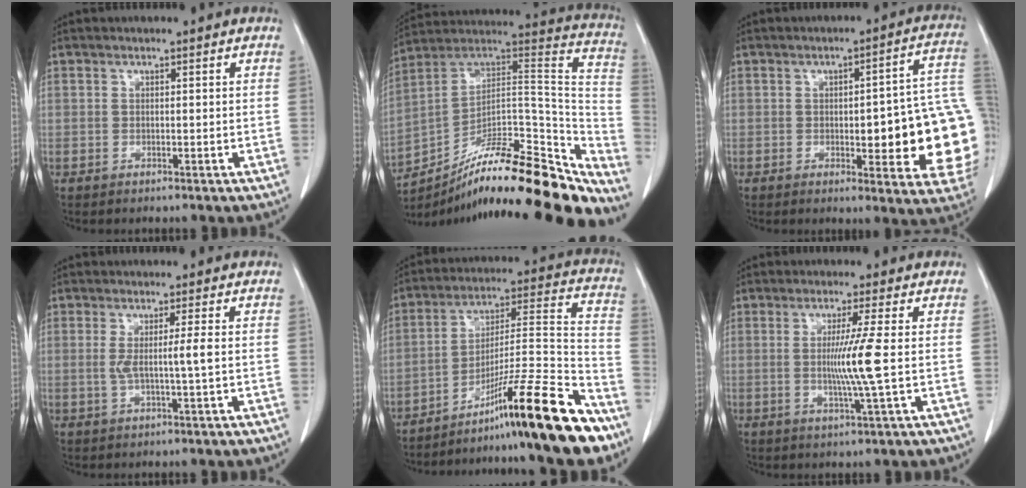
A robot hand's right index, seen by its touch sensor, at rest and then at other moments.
{"total": 28.7, "force": [-23.1, 6.3, 15.8], "torque": [-0.143, 0.045, -0.340]}
{"total": 17.9, "force": [-1.7, 3.8, 17.5], "torque": [-0.144, 0.025, -0.006]}
{"total": 3.3, "force": [0.0, -0.8, 3.2], "torque": [-0.062, -0.005, 0.000]}
{"total": 20.0, "force": [-14.6, -0.6, 13.7], "torque": [-0.195, 0.011, -0.240]}
{"total": 6.3, "force": [-0.1, -1.8, 6.1], "torque": [-0.115, -0.017, -0.001]}